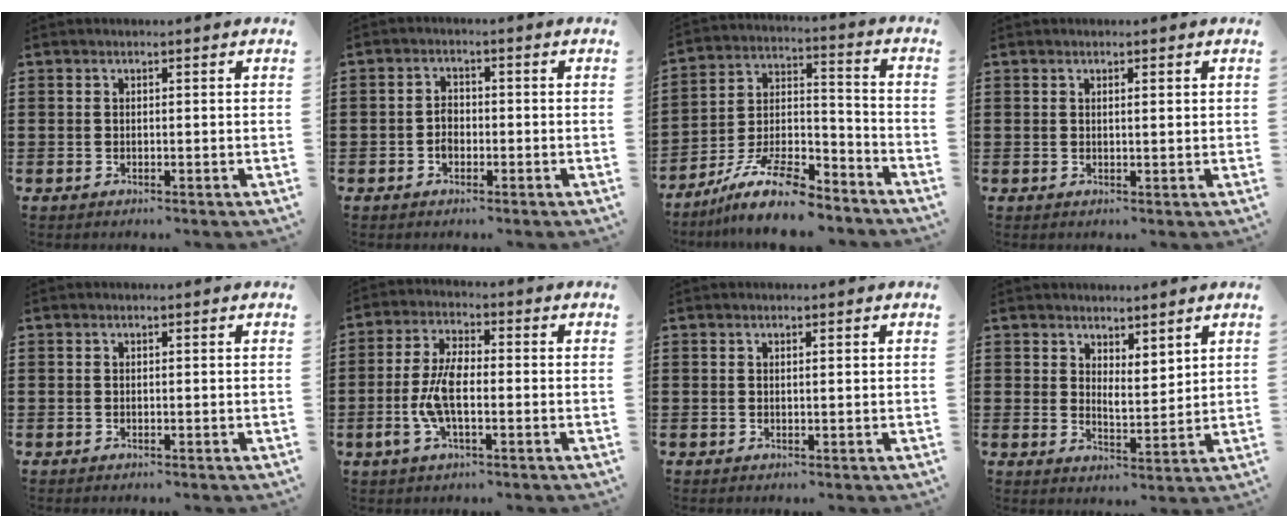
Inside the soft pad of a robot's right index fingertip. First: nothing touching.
{"total": 2.3, "force": [-0.9, 1.5, 1.6], "torque": [-0.031, 0.003, -0.018]}
{"total": 12.5, "force": [-10.1, 3.1, 6.8], "torque": [-0.119, 0.038, -0.189]}
{"total": 0.8, "force": [0.3, 0.1, 0.7], "torque": [-0.015, 0.001, 0.006]}
{"total": 0.0}
{"total": 7.1, "force": [-1.5, 2.7, 6.4], "torque": [-0.153, -0.010, -0.035]}
{"total": 0.6, "force": [0.2, 0.0, 0.5], "torque": [-0.010, 0.000, 0.004]}
{"total": 3.5, "force": [3.2, 1.1, 0.5], "torque": [-0.020, -0.006, 0.062]}